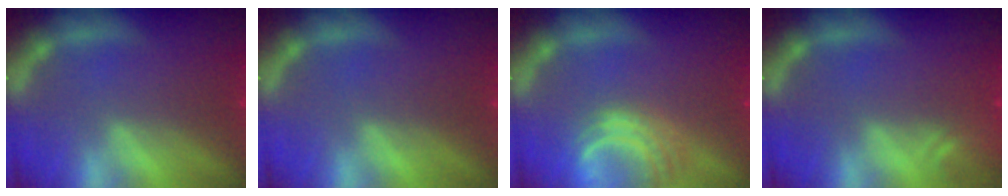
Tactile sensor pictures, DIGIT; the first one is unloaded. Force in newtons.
{"total": 0.0}
{"total": 4.5}
{"total": 1.9}